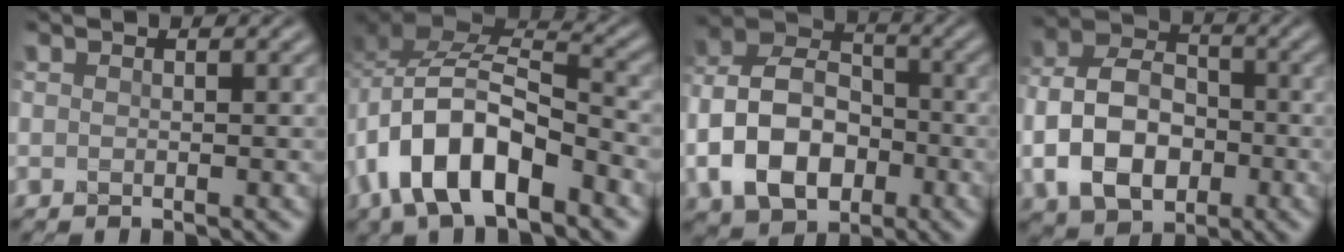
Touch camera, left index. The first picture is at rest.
{"total": 10.1, "force": [-4.6, 5.4, 7.2], "torque": [-0.124, 0.003, -0.087]}
{"total": 9.5, "force": [-3.0, 6.9, 5.9], "torque": [-0.119, 0.002, -0.067]}
{"total": 8.5, "force": [-2.2, 6.1, 5.5], "torque": [-0.111, 0.002, -0.053]}